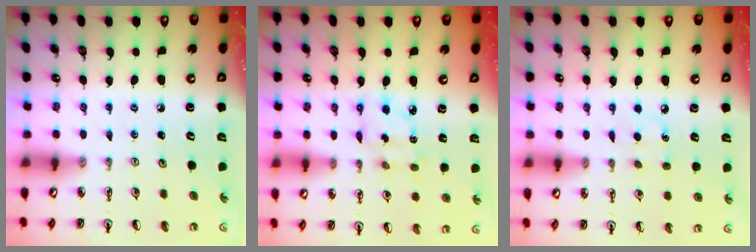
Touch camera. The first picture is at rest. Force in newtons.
{"total": 4.4, "press": 4.4, "slide": 0.2}
{"total": 6.1, "press": 6.1, "slide": 0.7}